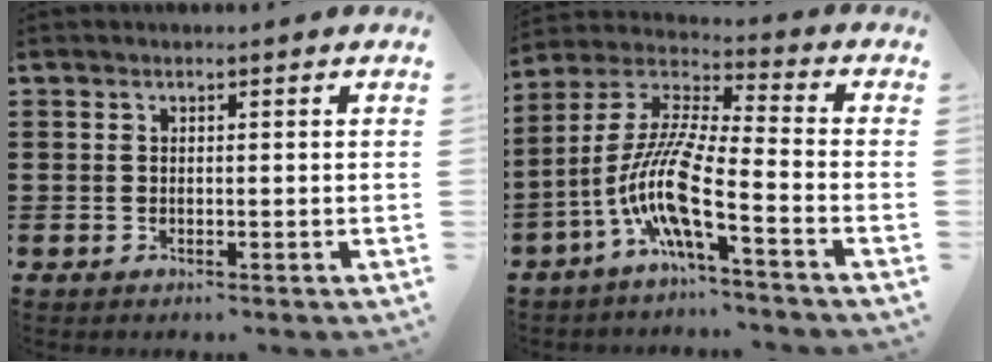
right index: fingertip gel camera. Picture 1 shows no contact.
{"total": 10.9, "force": [-5.7, 0.8, 9.3], "torque": [-0.226, -0.037, -0.124]}